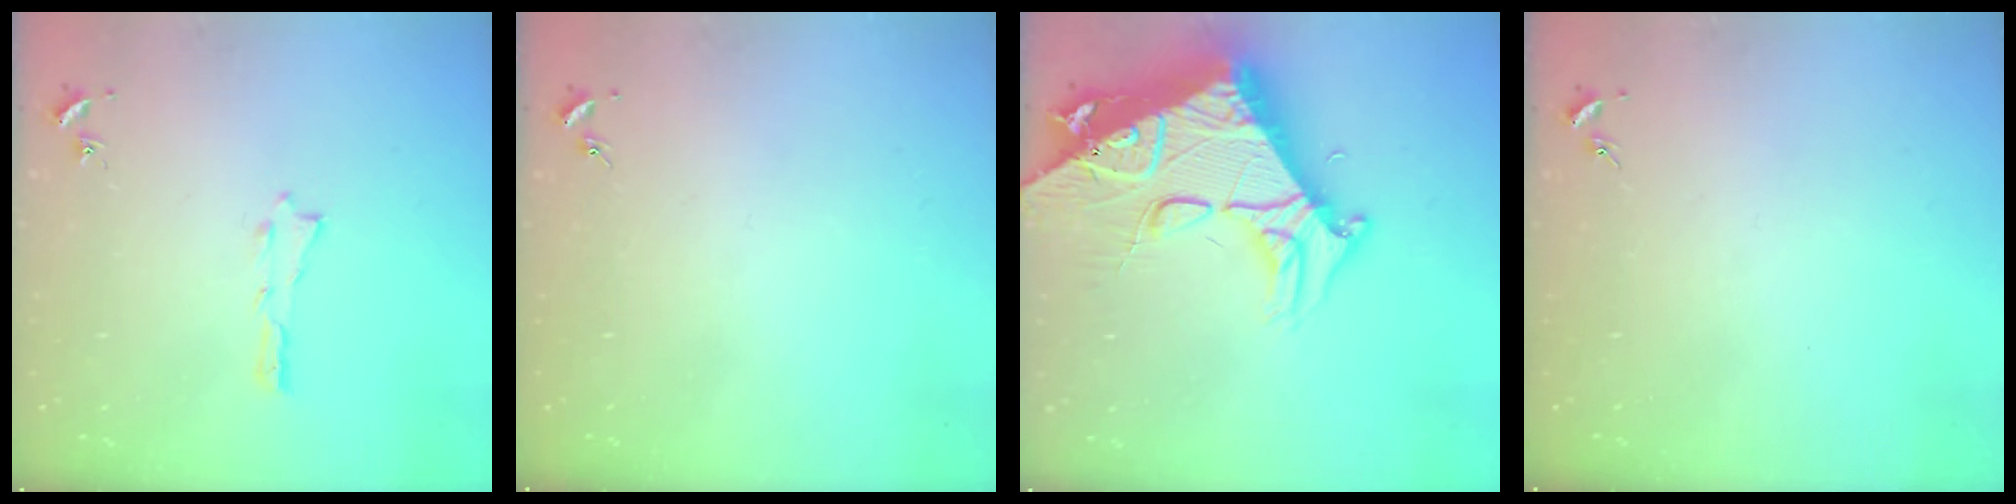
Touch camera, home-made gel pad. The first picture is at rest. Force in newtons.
{"total": 0.0}
{"total": 15.1, "press": 15.0, "slide": 1.6}
{"total": 0.0}